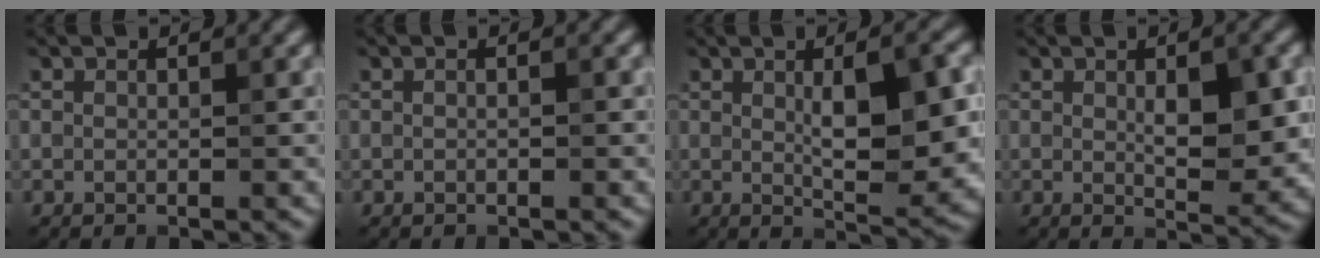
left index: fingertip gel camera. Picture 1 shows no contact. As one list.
[{"total": 0.6, "force": [0.0, 0.2, 0.6], "torque": [-0.009, -0.007, -0.003]}, {"total": 6.9, "force": [0.7, 2.0, 6.6], "torque": [-0.100, -0.003, 0.016]}, {"total": 4.8, "force": [0.6, 1.8, 4.5], "torque": [-0.070, -0.003, 0.013]}]